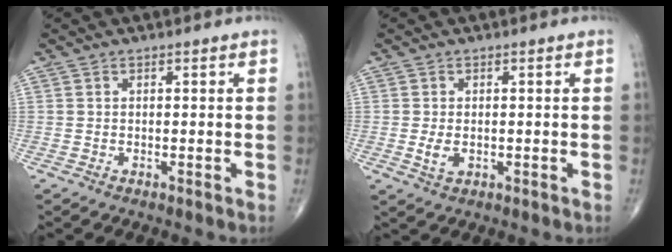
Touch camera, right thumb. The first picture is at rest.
{"total": 2.7, "force": [-0.3, 1.7, 2.1], "torque": [-0.040, -0.005, -0.002]}